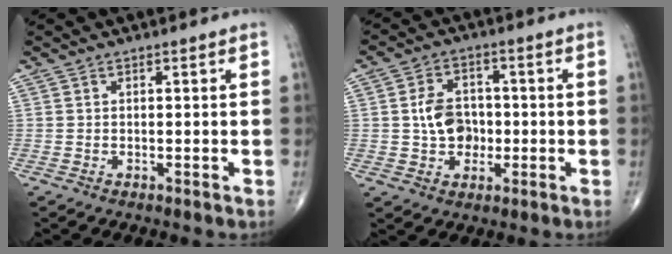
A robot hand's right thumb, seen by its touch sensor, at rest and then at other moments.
{"total": 7.7, "force": [-0.4, 6.0, 4.9], "torque": [-0.059, 0.012, -0.009]}